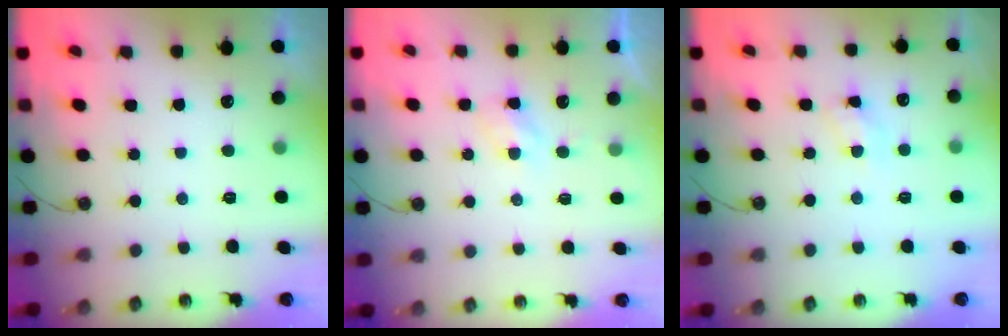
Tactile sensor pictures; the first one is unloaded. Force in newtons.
{"total": 4.4, "press": 4.4, "slide": 0.5}
{"total": 5.9, "press": 5.9, "slide": 0.7}